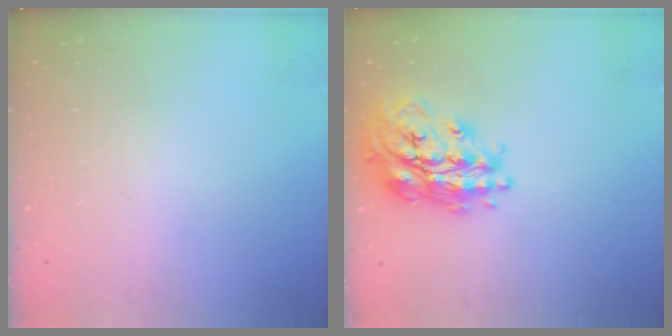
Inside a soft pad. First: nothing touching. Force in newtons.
{"total": 21.0, "press": 20.9, "slide": 1.5}